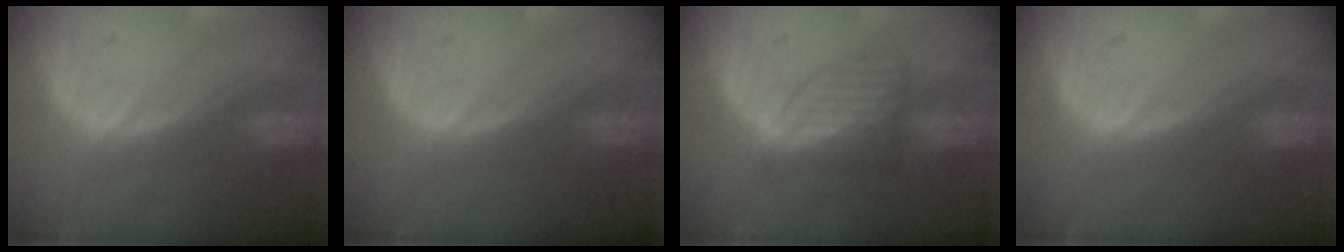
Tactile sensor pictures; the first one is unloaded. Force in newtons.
{"total": 0.0}
{"total": 6.2, "press": 5.5, "slide": 2.9}
{"total": 0.0}